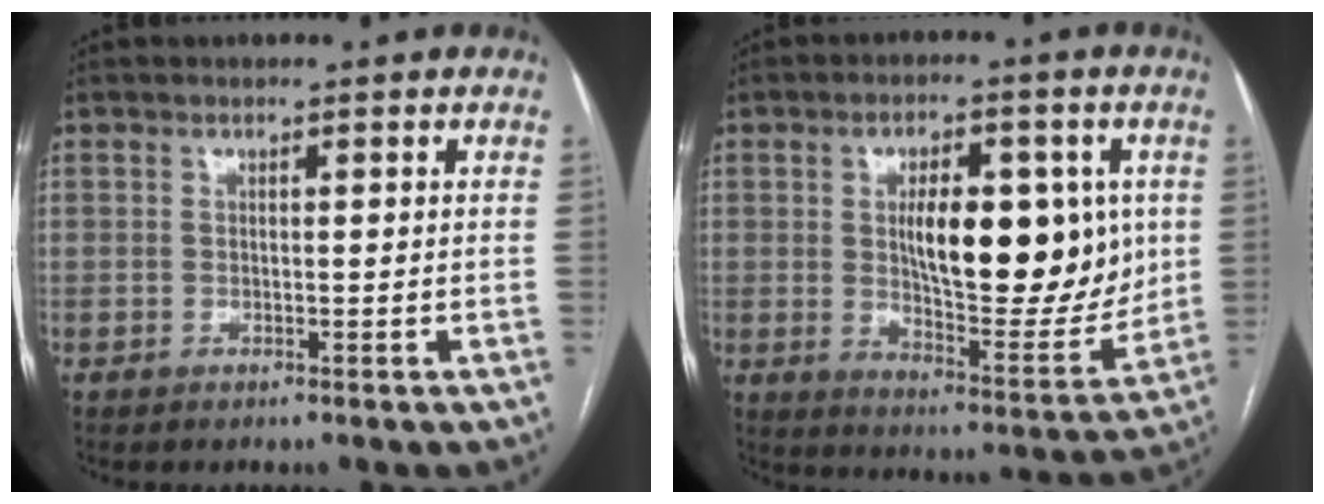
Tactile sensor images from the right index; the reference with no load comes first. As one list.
[{"total": 16.3, "force": [2.7, 6.3, 14.8], "torque": [-0.215, 0.000, 0.051]}]